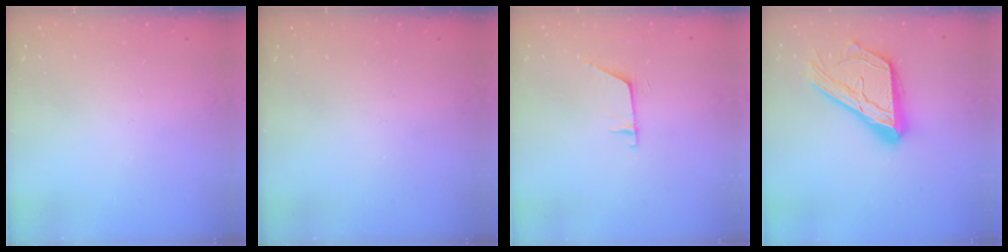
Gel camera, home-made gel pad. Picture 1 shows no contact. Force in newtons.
{"total": 0.0}
{"total": 6.1, "press": 6.1, "slide": 0.5}
{"total": 20.1, "press": 20.1, "slide": 1.7}